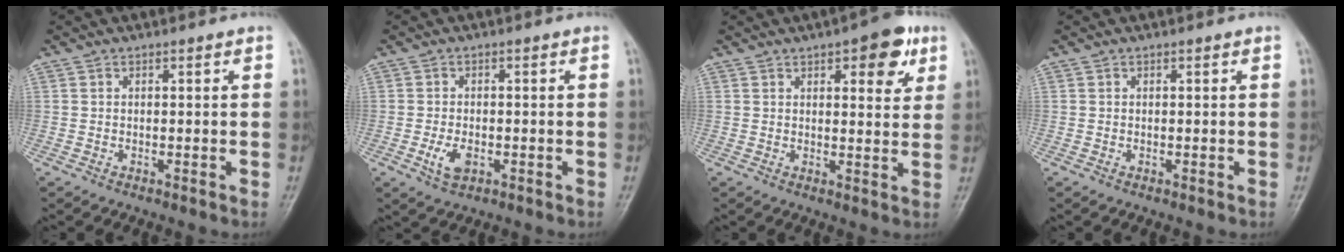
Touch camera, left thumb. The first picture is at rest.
{"total": 3.8, "force": [-1.2, 2.2, 2.8], "torque": [-0.055, -0.001, -0.018]}
{"total": 8.5, "force": [4.2, 3.4, 6.5], "torque": [-0.057, -0.014, 0.049]}
{"total": 0.0}